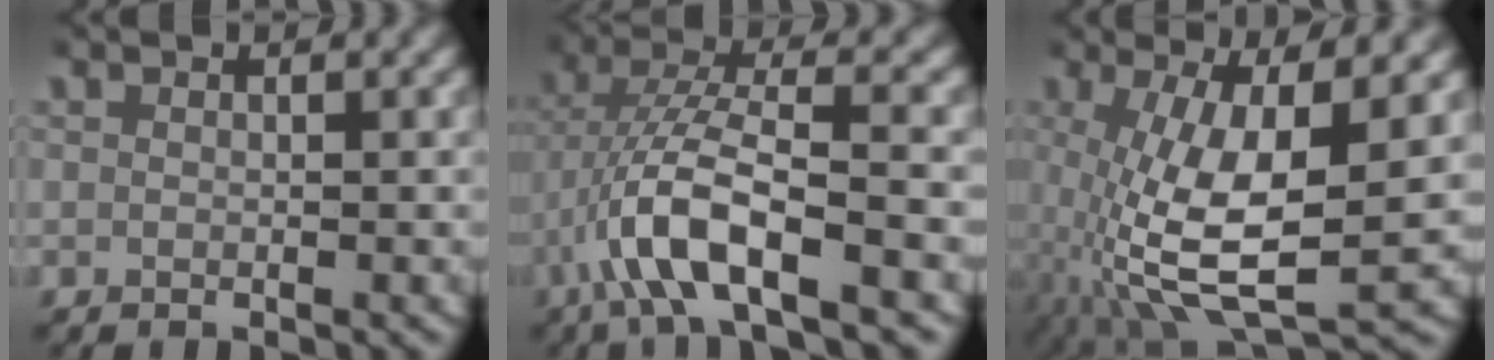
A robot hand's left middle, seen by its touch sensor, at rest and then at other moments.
{"total": 6.2, "force": [-1.3, 2.0, 5.7], "torque": [-0.127, -0.006, -0.020]}
{"total": 10.4, "force": [-1.1, 4.7, 9.2], "torque": [-0.184, -0.040, 0.010]}